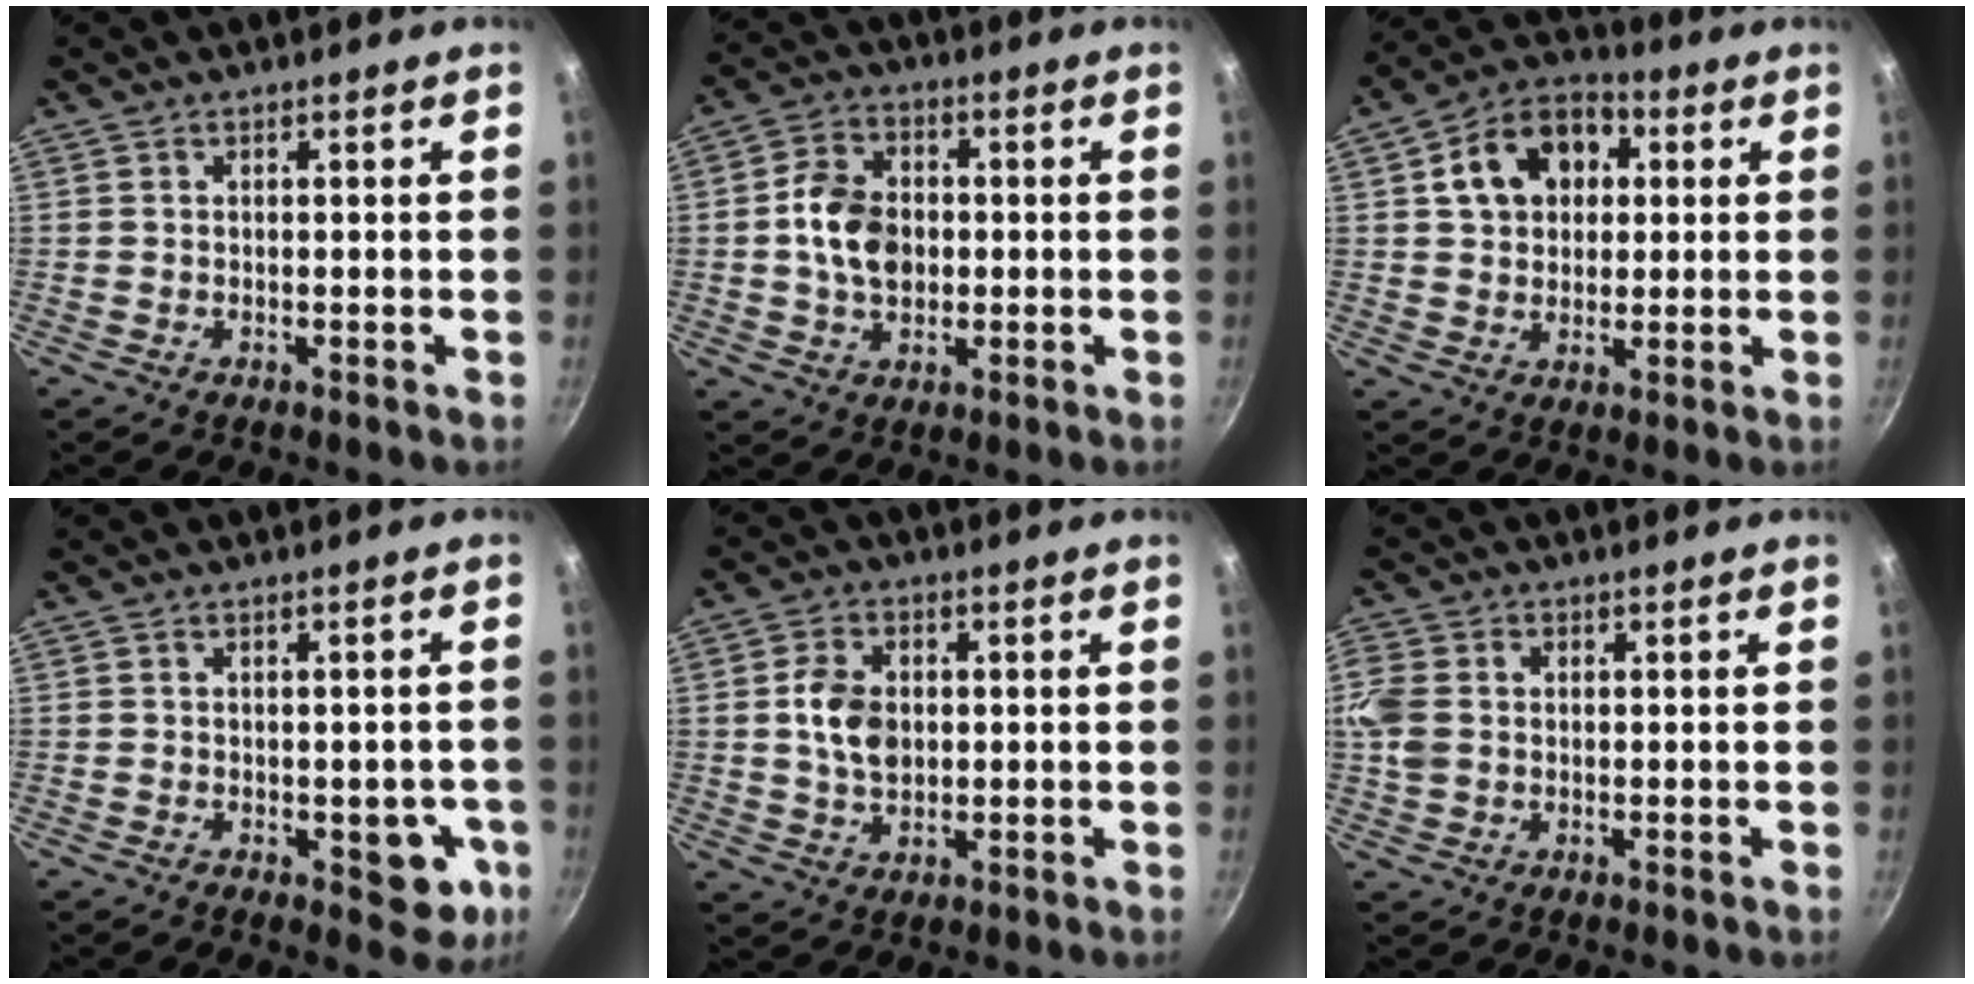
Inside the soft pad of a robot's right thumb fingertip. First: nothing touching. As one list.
[{"total": 10.0, "force": [-0.1, 7.4, 6.8], "torque": [-0.100, 0.014, -0.009]}, {"total": 12.7, "force": [3.1, 9.7, 7.6], "torque": [-0.097, 0.022, 0.038]}, {"total": 7.2, "force": [-2.0, 3.9, 5.7], "torque": [-0.032, 0.003, -0.021]}, {"total": 7.6, "force": [0.6, 5.4, 5.4], "torque": [-0.085, 0.003, 0.009]}, {"total": 6.5, "force": [0.4, 5.1, 4.0], "torque": [-0.082, 0.004, -0.001]}]